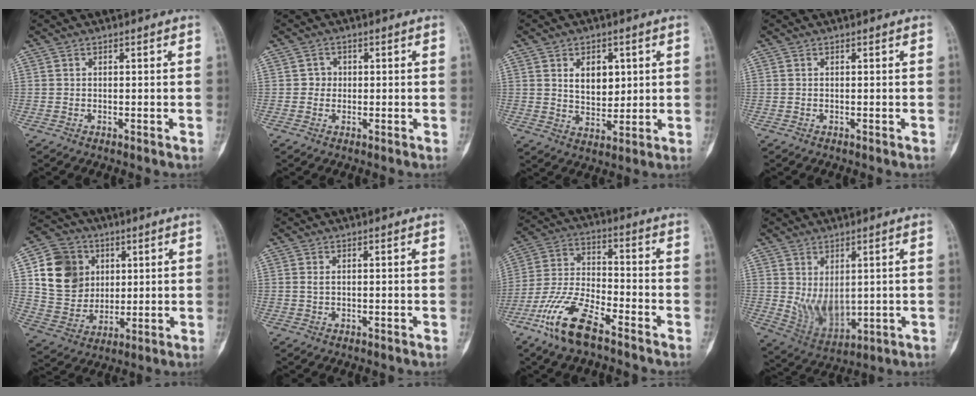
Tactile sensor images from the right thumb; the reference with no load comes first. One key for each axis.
{"total": 2.0, "fx": 0.0, "fy": 1.9, "fz": 0.5, "tx": 0.007, "ty": 0.007, "tz": -0.004}
{"total": 7.4, "fx": 2.2, "fy": 5.0, "fz": 5.1, "tx": -0.048, "ty": -0.017, "tz": 0.042}
{"total": 0.0}
{"total": 15.0, "fx": 4.0, "fy": 12.8, "fz": 6.8, "tx": -0.098, "ty": -0.006, "tz": 0.083}
{"total": 0.8, "fx": 0.3, "fy": 0.4, "fz": 0.6, "tx": -0.012, "ty": 0.003, "tz": 0.008}
{"total": 13.0, "fx": -8.4, "fy": 4.3, "fz": 8.9, "tx": -0.193, "ty": 0.040, "tz": -0.169}
{"total": 8.3, "fx": 0.8, "fy": 5.0, "fz": 6.6, "tx": -0.093, "ty": -0.019, "tz": 0.040}